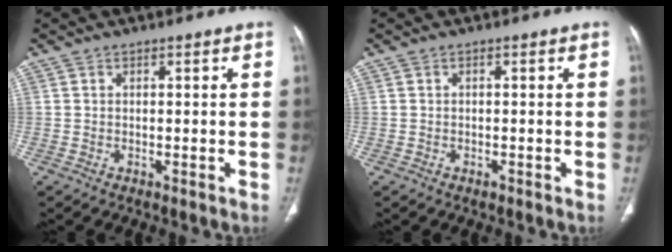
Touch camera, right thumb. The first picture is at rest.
{"total": 0.6, "force": [-0.4, 0.3, 0.3], "torque": [-0.005, 0.001, -0.006]}